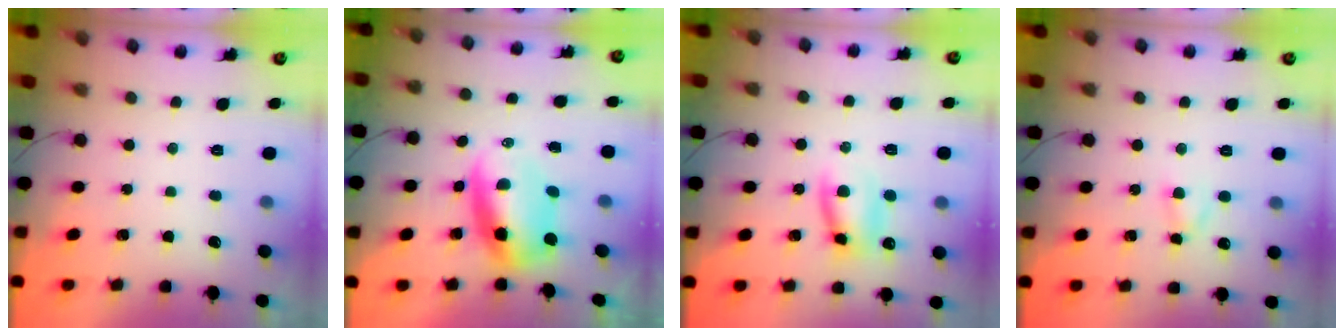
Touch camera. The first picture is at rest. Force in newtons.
{"total": 8.3, "press": 8.1, "slide": 2.2}
{"total": 9.4, "press": 9.4, "slide": 1.3}
{"total": 2.9, "press": 2.7, "slide": 1.2}